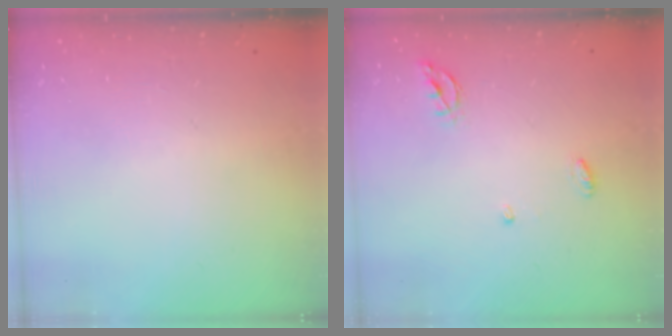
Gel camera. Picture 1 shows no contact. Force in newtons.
{"total": 5.0, "press": 5.0, "slide": 0.5}